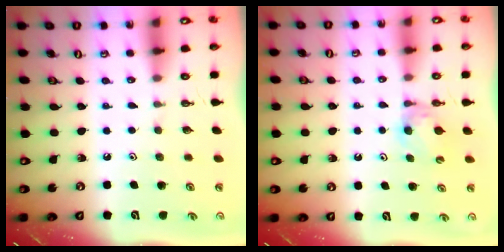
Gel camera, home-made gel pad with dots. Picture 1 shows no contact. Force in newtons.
{"total": 5.1, "press": 5.0, "slide": 0.6}